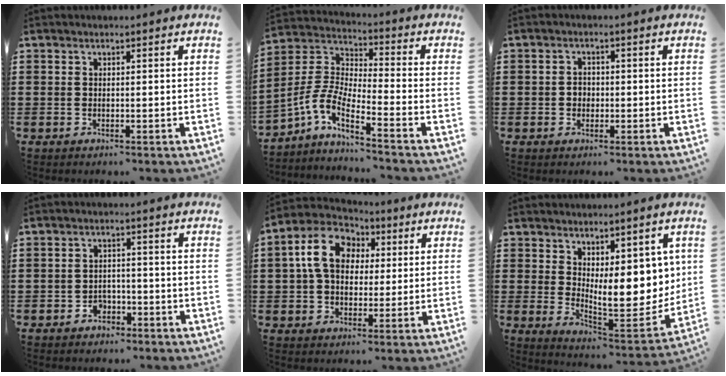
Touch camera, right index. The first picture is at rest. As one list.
[{"total": 5.5, "force": [-3.9, 0.8, 3.7], "torque": [-0.119, -0.035, -0.092]}, {"total": 1.7, "force": [-0.3, 1.5, 0.8], "torque": [-0.018, 0.004, -0.008]}, {"total": 2.4, "force": [-1.8, 1.5, 0.6], "torque": [-0.019, -0.001, -0.039]}, {"total": 9.9, "force": [2.3, 7.6, 5.9], "torque": [-0.145, 0.017, 0.038]}, {"total": 8.2, "force": [2.8, 4.7, 6.2], "torque": [-0.086, -0.036, 0.053]}]